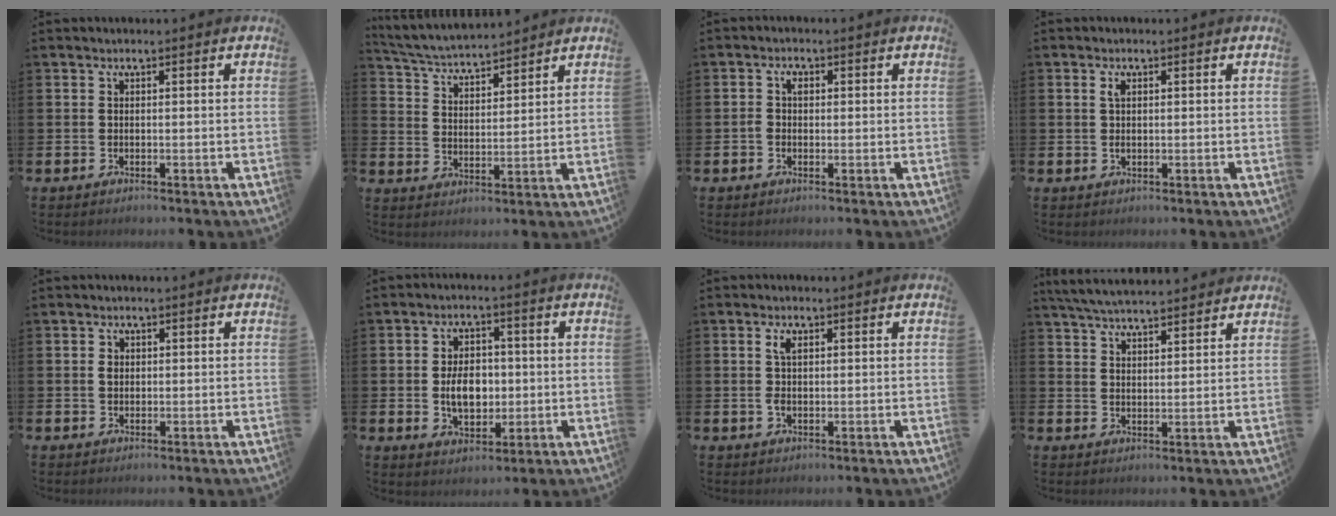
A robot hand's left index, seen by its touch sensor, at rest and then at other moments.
{"total": 4.6, "force": [4.6, 0.3, 0.3], "torque": [-0.033, -0.034, 0.079]}
{"total": 1.8, "force": [0.0, 1.3, 1.3], "torque": [-0.010, 0.002, -0.006]}
{"total": 1.4, "force": [0.6, 0.8, 0.9], "torque": [-0.017, 0.004, 0.010]}
{"total": 1.3, "force": [0.4, 1.0, 0.6], "torque": [0.008, -0.002, 0.003]}
{"total": 5.7, "force": [-0.4, 3.9, 4.2], "torque": [-0.068, 0.007, -0.013]}
{"total": 2.4, "force": [0.8, 1.2, 1.9], "torque": [-0.035, 0.004, 0.011]}
{"total": 4.8, "force": [4.7, 0.3, 0.8], "torque": [-0.037, -0.020, 0.087]}